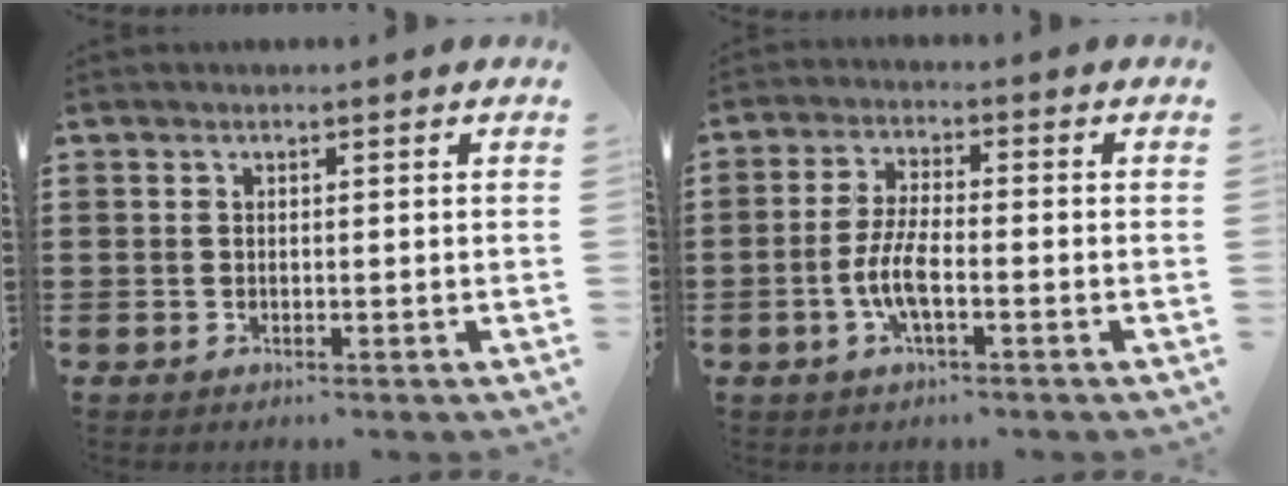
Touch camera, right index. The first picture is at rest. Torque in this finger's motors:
{"motor_torque": [2.14, 0.00, 0.19, 0.15]}